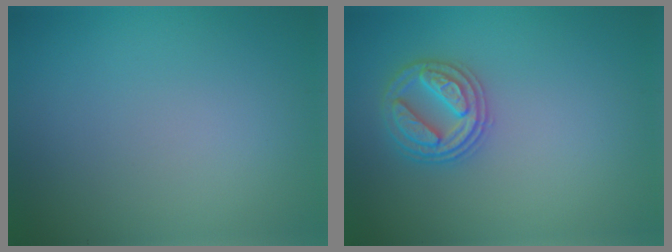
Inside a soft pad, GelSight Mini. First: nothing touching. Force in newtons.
{"total": 2.9, "press": 2.9, "slide": 0.4}